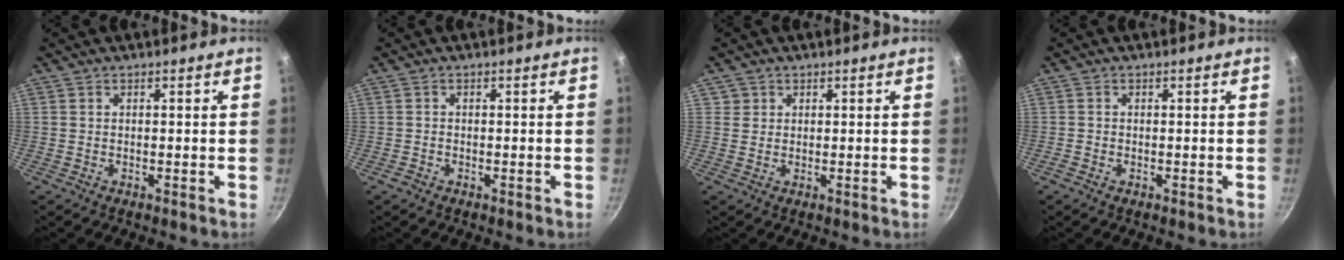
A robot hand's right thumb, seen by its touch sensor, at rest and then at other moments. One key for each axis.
{"total": 0.8, "fx": -0.4, "fy": 0.6, "fz": 0.2, "tx": -0.003, "ty": 0.002, "tz": -0.009}
{"total": 1.7, "fx": 0.6, "fy": 1.6, "fz": 0.2, "tx": 0.012, "ty": 0.007, "tz": 0.007}
{"total": 0.6, "fx": -0.3, "fy": 0.5, "fz": 0.2, "tx": -0.003, "ty": 0.000, "tz": -0.008}